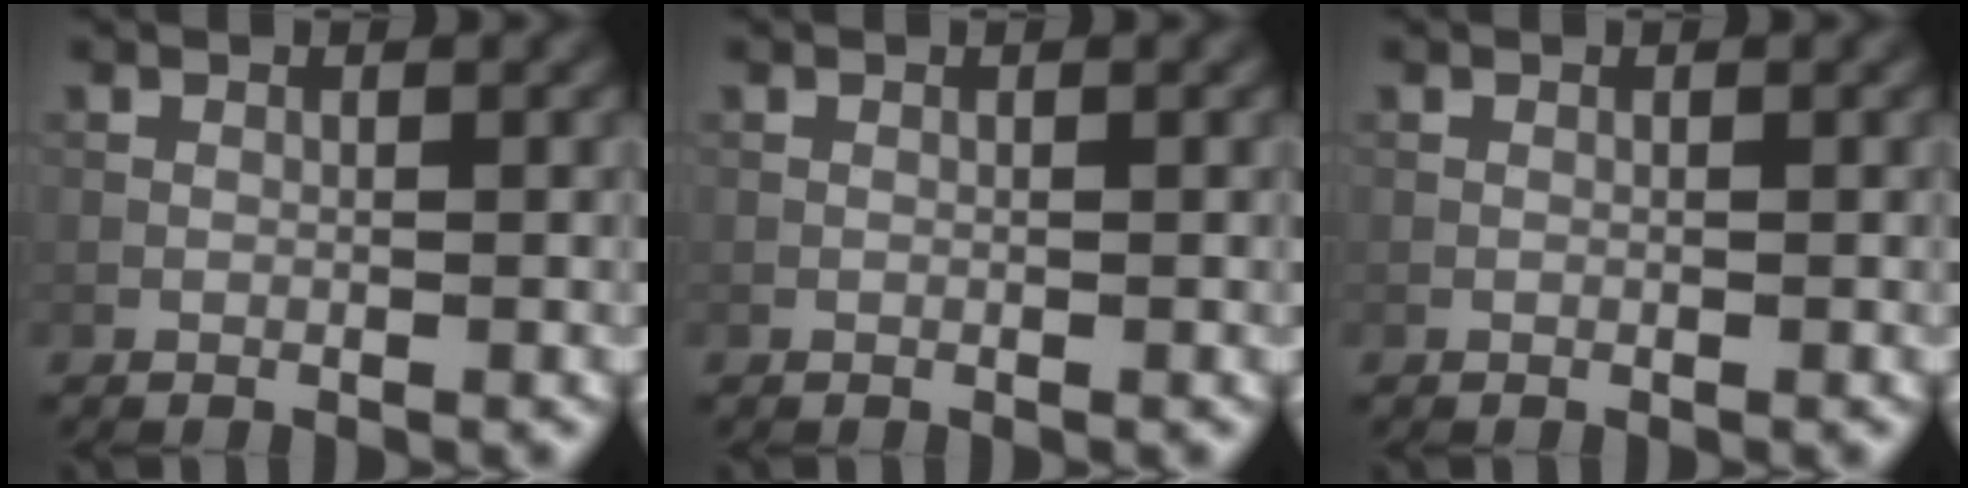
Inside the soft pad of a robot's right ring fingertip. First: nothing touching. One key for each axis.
{"total": 0.0}
{"total": 0.0}